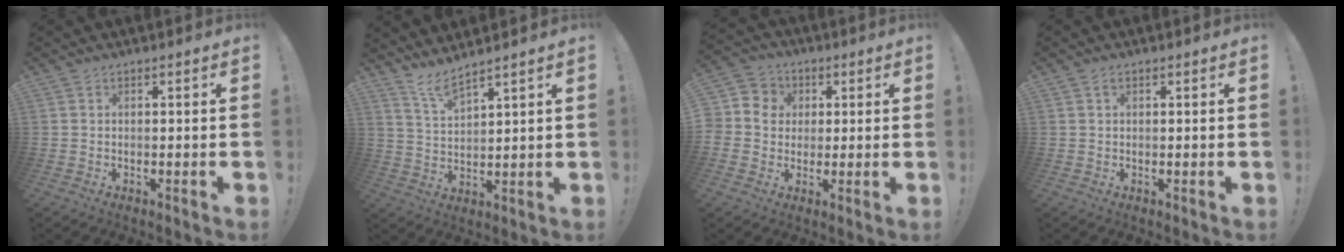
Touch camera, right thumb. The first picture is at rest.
{"total": 6.4, "force": [5.4, 0.7, 3.3], "torque": [-0.073, -0.029, 0.097]}
{"total": 7.1, "force": [0.3, 6.9, 1.7], "torque": [-0.027, 0.007, 0.010]}
{"total": 1.0, "force": [0.4, 0.7, 0.6], "torque": [-0.010, 0.002, 0.006]}